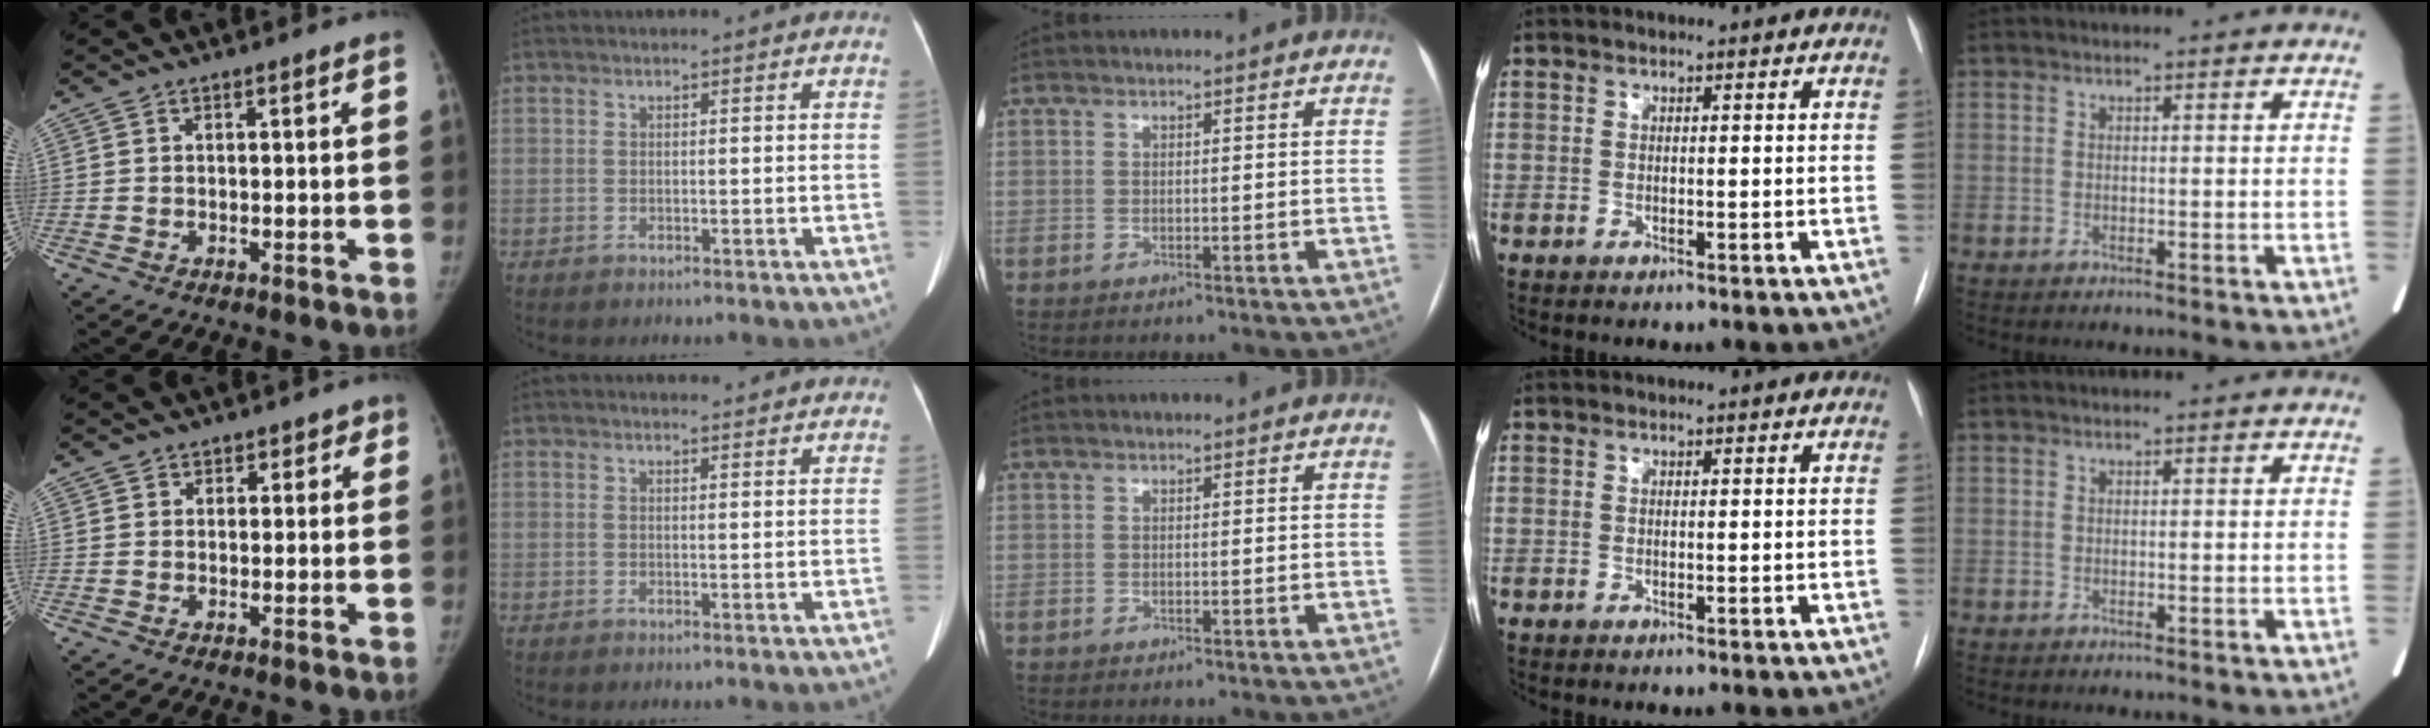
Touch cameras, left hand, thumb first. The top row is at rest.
{"thumb": {"total": 2.6, "force": [1.2, 2.2, 0.2], "torque": [0.036, -0.001, 0.007]}, "index": {"total": 3.4, "force": [3.3, 0.6, 0.5], "torque": [-0.009, 0.003, 0.032]}}